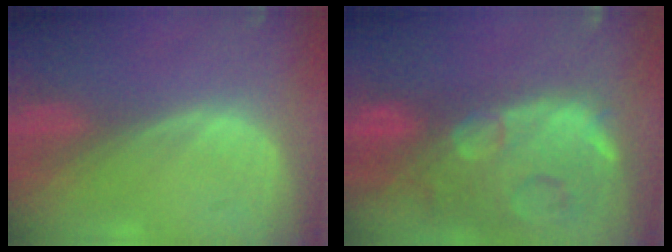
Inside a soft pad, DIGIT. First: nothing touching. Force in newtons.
{"total": 15.0, "press": 11.9, "slide": 9.0}